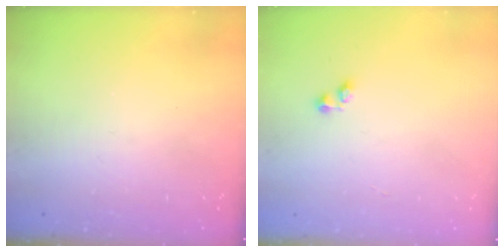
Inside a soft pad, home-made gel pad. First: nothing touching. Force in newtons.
{"total": 1.6, "press": 1.5, "slide": 0.4}